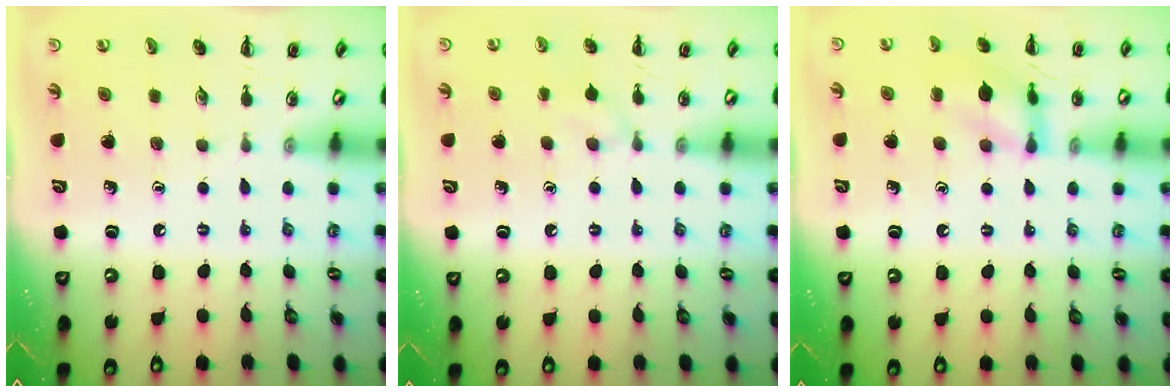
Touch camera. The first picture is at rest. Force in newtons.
{"total": 6.4, "press": 6.1, "slide": 1.7}
{"total": 9.7, "press": 9.7, "slide": 0.8}